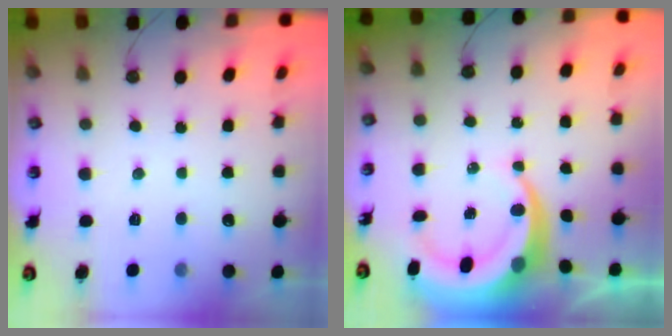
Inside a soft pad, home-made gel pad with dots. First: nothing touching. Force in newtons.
{"total": 10.8, "press": 10.7, "slide": 1.3}